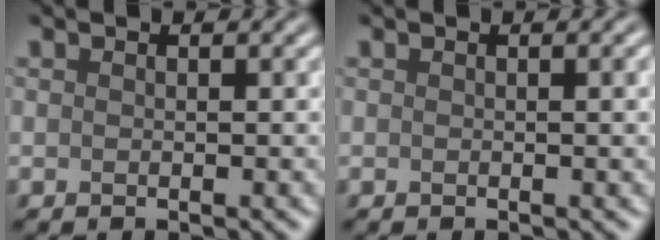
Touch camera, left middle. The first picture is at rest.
{"total": 1.1, "force": [-0.1, 0.2, 1.1], "torque": [-0.006, 0.008, 0.002]}